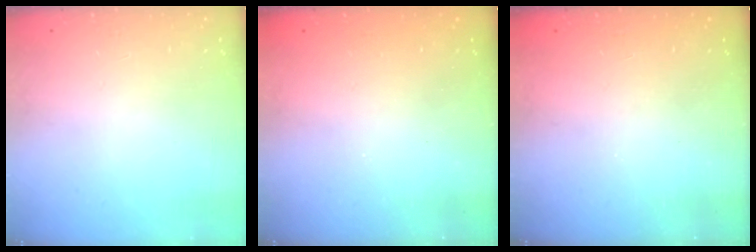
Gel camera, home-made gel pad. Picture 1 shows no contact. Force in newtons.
{"total": 1.8, "press": 1.7, "slide": 0.5}
{"total": 2.4, "press": 2.3, "slide": 0.7}